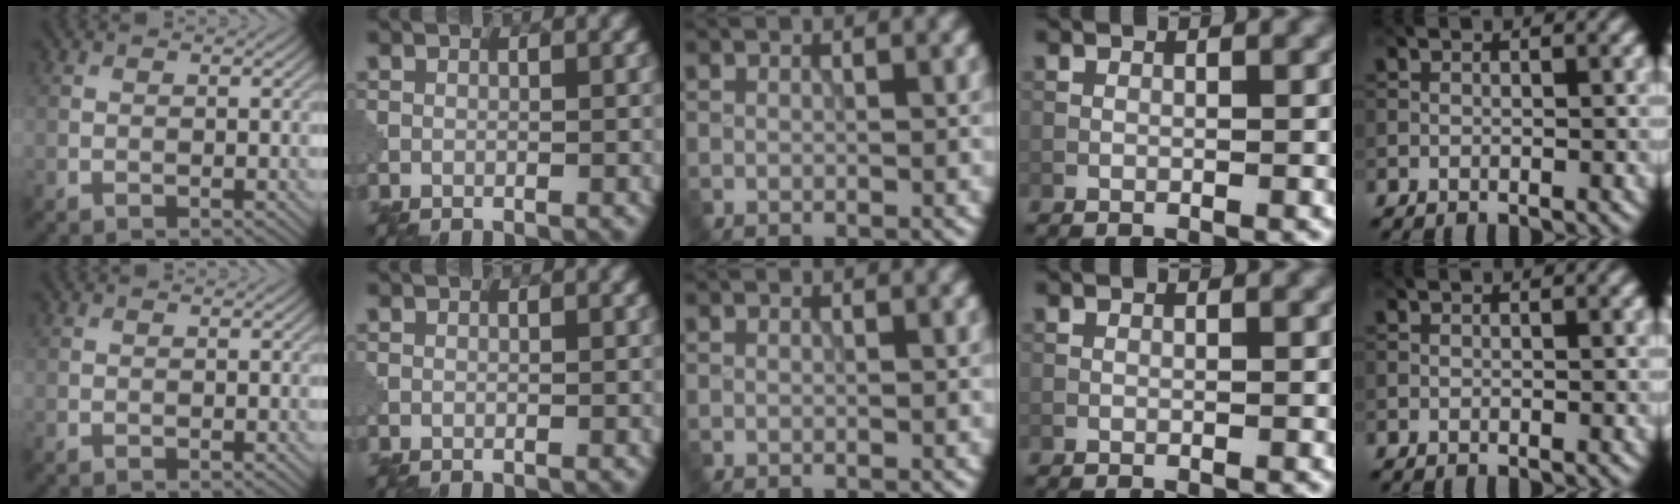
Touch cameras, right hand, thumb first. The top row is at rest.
{}